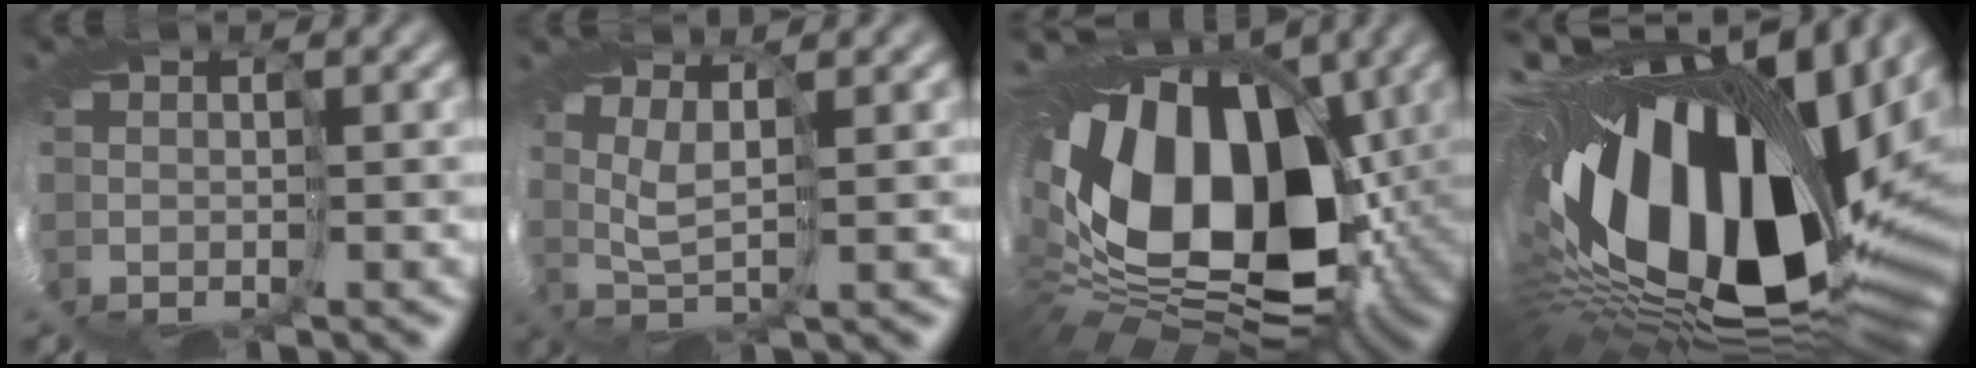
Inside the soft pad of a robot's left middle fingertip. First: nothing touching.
{"total": 1.6, "force": [1.1, -0.8, 0.9], "torque": [-0.044, -0.001, 0.016]}
{"total": 15.2, "force": [2.0, 10.5, 10.9], "torque": [-0.204, -0.002, 0.031]}
{"total": 17.8, "force": [2.0, 9.3, 15.1], "torque": [-0.290, -0.064, 0.045]}